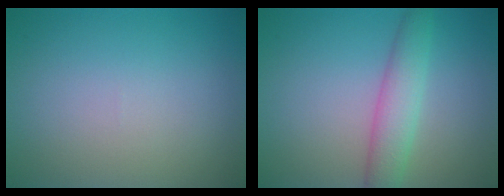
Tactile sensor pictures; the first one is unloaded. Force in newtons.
{"total": 3.4, "press": 3.4, "slide": 0.0}